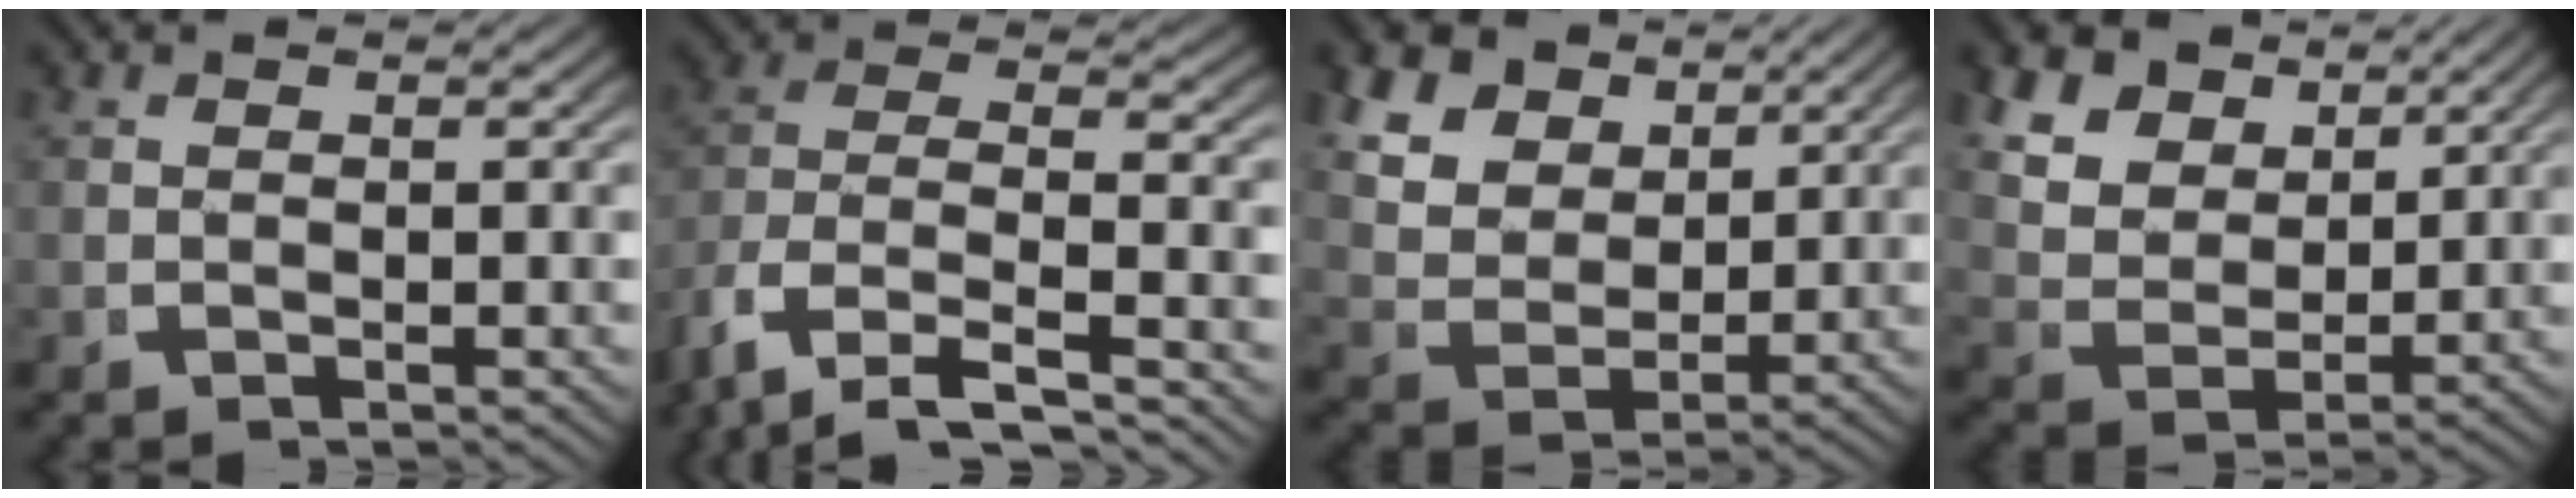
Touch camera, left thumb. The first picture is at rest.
{"total": 10.9, "force": [-1.7, 8.0, 7.1], "torque": [-0.185, -0.043, -0.014]}
{"total": 10.8, "force": [3.6, 8.2, 6.1], "torque": [-0.144, -0.014, 0.059]}
{"total": 10.0, "force": [3.6, 7.3, 5.7], "torque": [-0.132, -0.011, 0.061]}